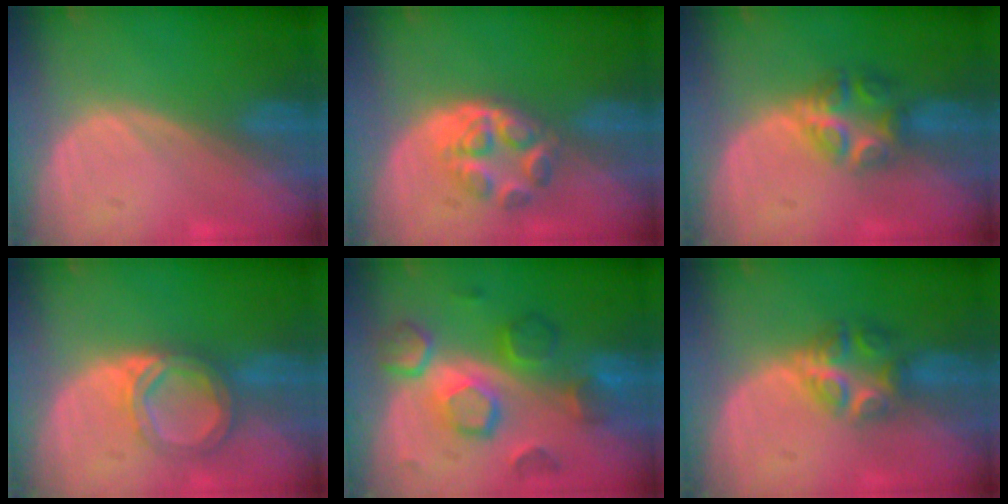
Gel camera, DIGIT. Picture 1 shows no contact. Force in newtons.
{"total": 6.1, "press": 5.3, "slide": 3.2}
{"total": 6.1, "press": 5.4, "slide": 2.8}
{"total": 5.6, "press": 5.3, "slide": 1.9}
{"total": 9.1, "press": 9.1, "slide": 0.3}
{"total": 6.1, "press": 5.4, "slide": 2.8}